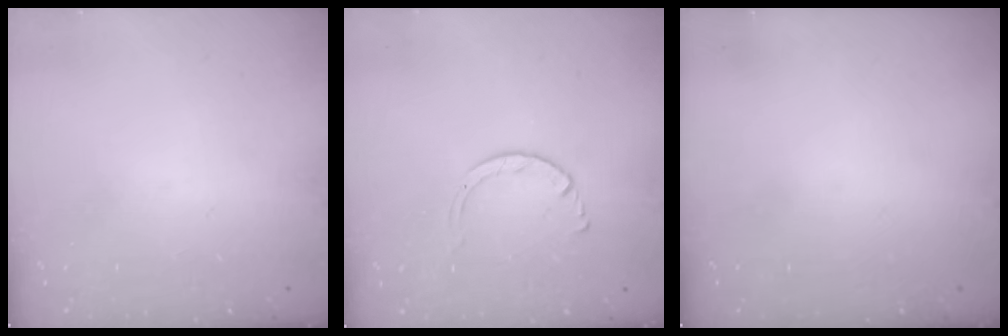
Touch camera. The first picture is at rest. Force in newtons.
{"total": 2.9, "press": 2.9, "slide": 0.2}
{"total": 0.0}